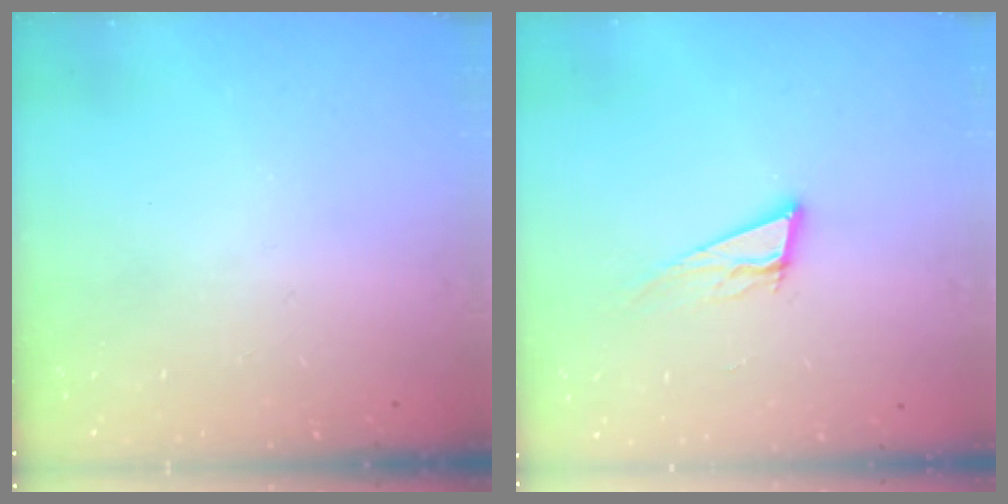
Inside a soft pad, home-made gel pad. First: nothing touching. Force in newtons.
{"total": 9.2, "press": 8.4, "slide": 3.5}